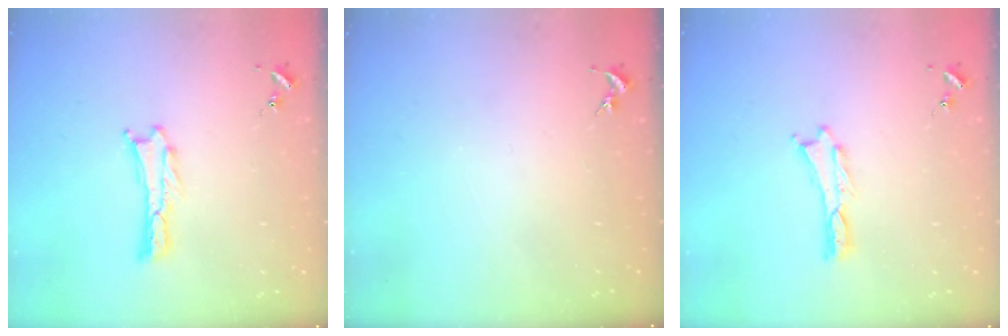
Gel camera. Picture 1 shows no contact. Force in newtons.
{"total": 0.0}
{"total": 0.0}